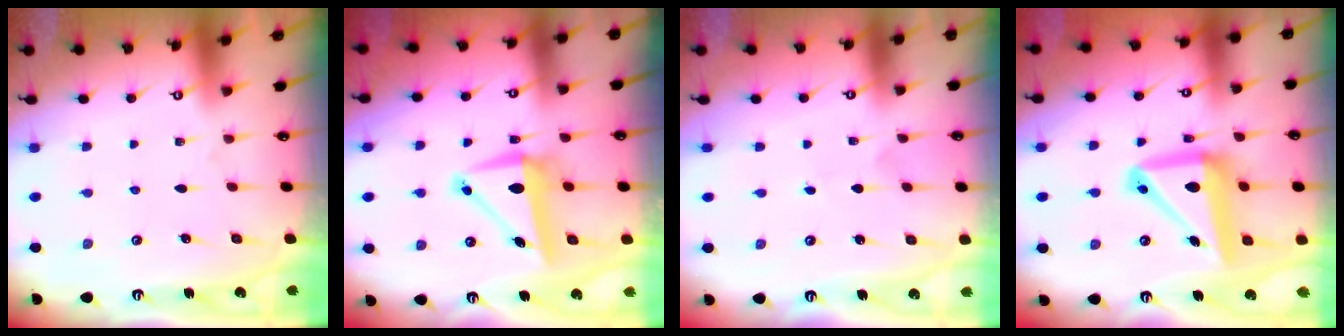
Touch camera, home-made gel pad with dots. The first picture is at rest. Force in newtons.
{"total": 8.3, "press": 8.2, "slide": 1.3}
{"total": 0.0}
{"total": 15.5, "press": 15.3, "slide": 2.2}